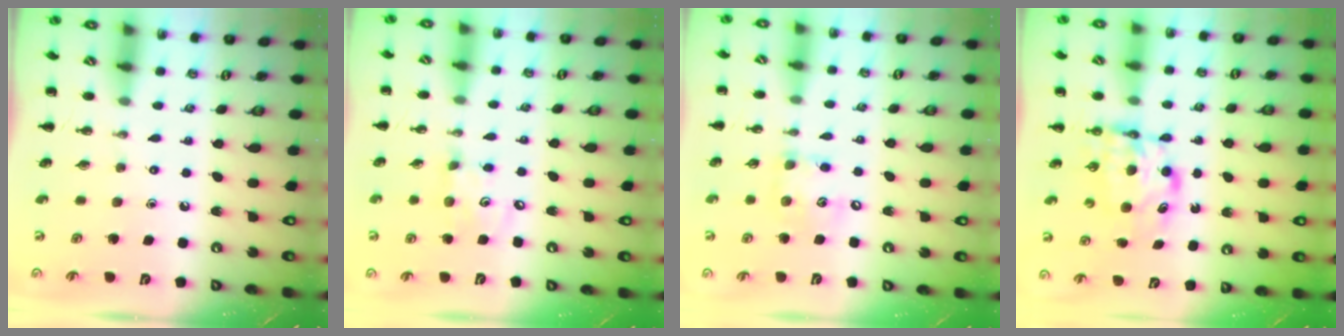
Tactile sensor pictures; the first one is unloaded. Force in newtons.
{"total": 5.6, "press": 5.5, "slide": 1.1}
{"total": 8.6, "press": 8.5, "slide": 1.1}
{"total": 5.7, "press": 5.6, "slide": 1.4}